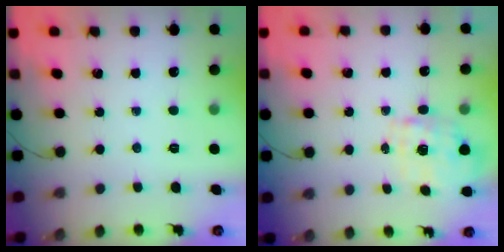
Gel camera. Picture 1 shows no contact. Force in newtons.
{"total": 1.7, "press": 1.6, "slide": 0.5}